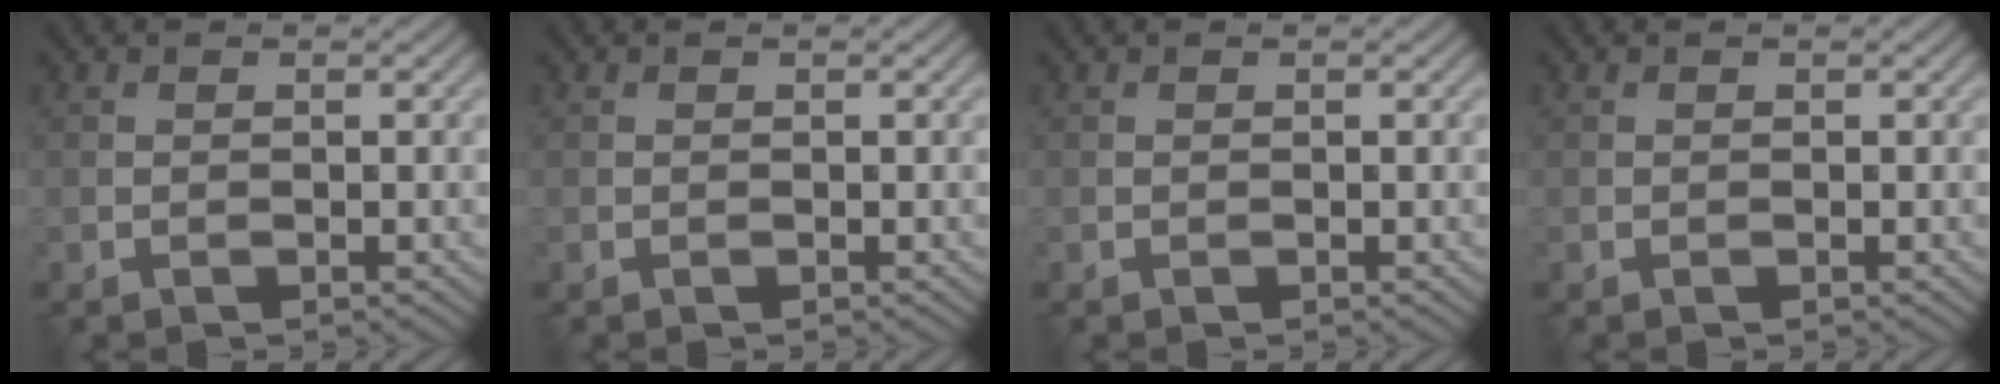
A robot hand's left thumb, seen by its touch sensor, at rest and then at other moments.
{"total": 0.0}
{"total": 0.0}
{"total": 0.0}